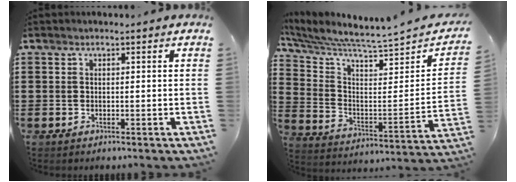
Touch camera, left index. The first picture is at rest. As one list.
[{"total": 5.2, "force": [4.7, -0.2, 2.2], "torque": [-0.069, -0.057, 0.075]}]